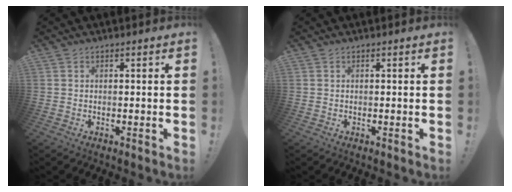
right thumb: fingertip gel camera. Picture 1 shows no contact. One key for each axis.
{"total": 0.0}